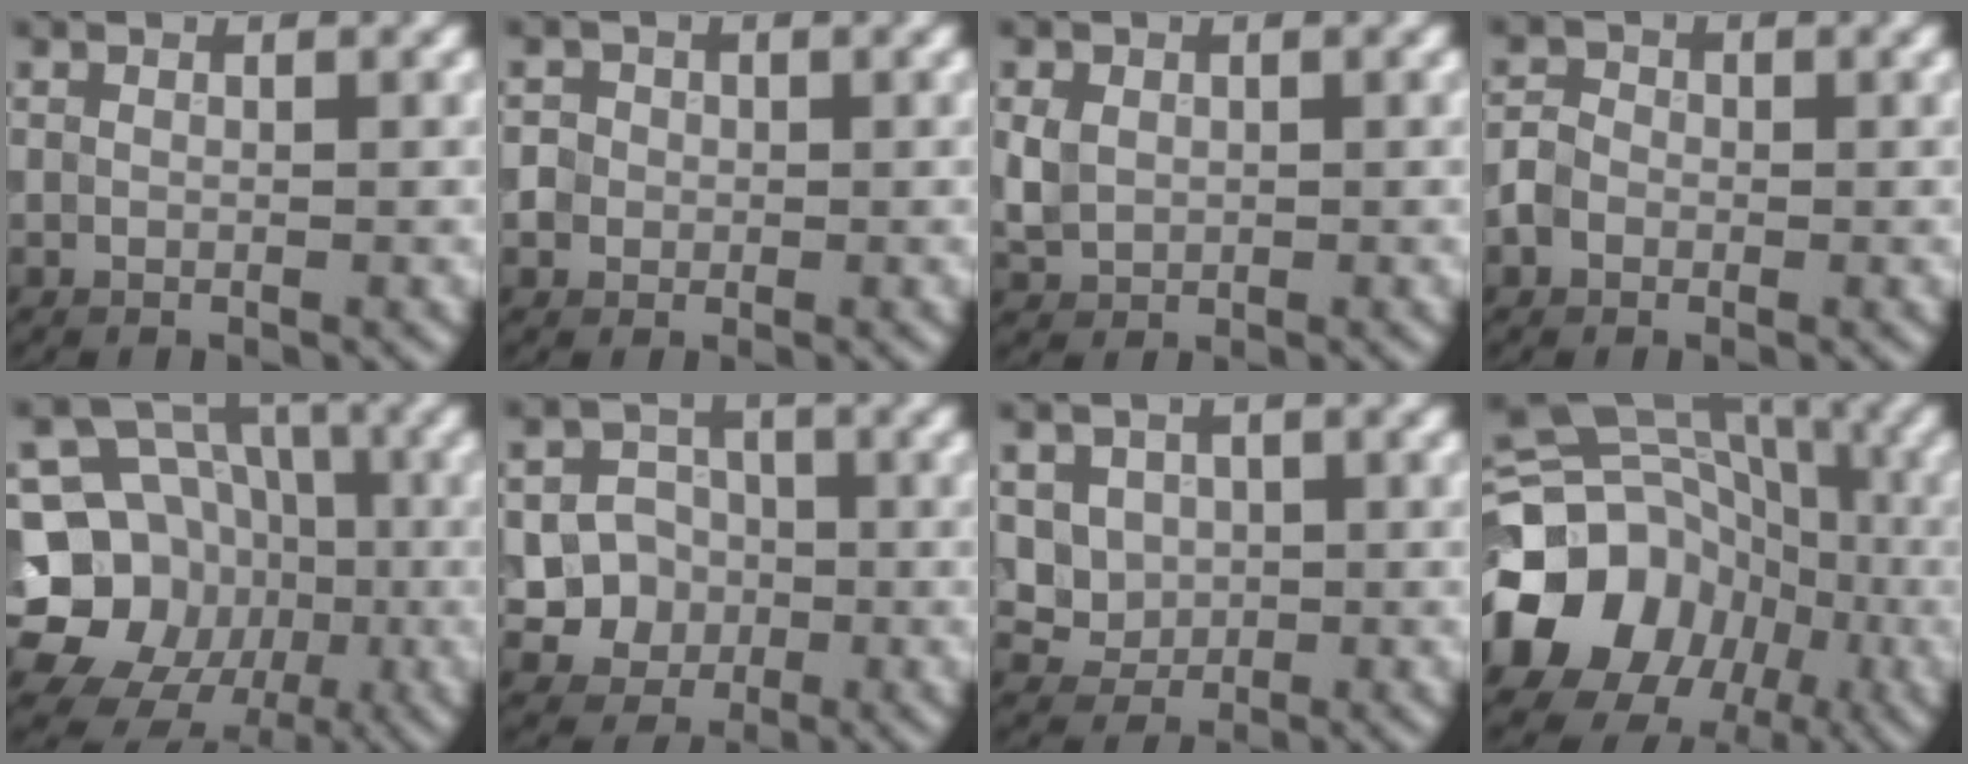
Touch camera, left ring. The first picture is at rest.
{"total": 2.3, "force": [0.2, 2.2, 0.7], "torque": [0.009, 0.010, -0.007]}
{"total": 2.2, "force": [0.3, 1.8, 1.2], "torque": [-0.024, -0.001, 0.006]}
{"total": 1.8, "force": [-0.7, 1.5, 0.7], "torque": [-0.010, 0.003, -0.020]}
{"total": 12.6, "force": [-2.5, 11.1, 5.4], "torque": [-0.085, -0.012, -0.068]}
{"total": 6.2, "force": [-1.0, 5.8, 1.8], "torque": [-0.014, 0.012, -0.040]}
{"total": 3.8, "force": [1.0, 3.4, 1.5], "torque": [-0.033, -0.007, 0.023]}
{"total": 18.6, "force": [-5.8, 16.2, 7.1], "torque": [-0.142, -0.030, -0.122]}